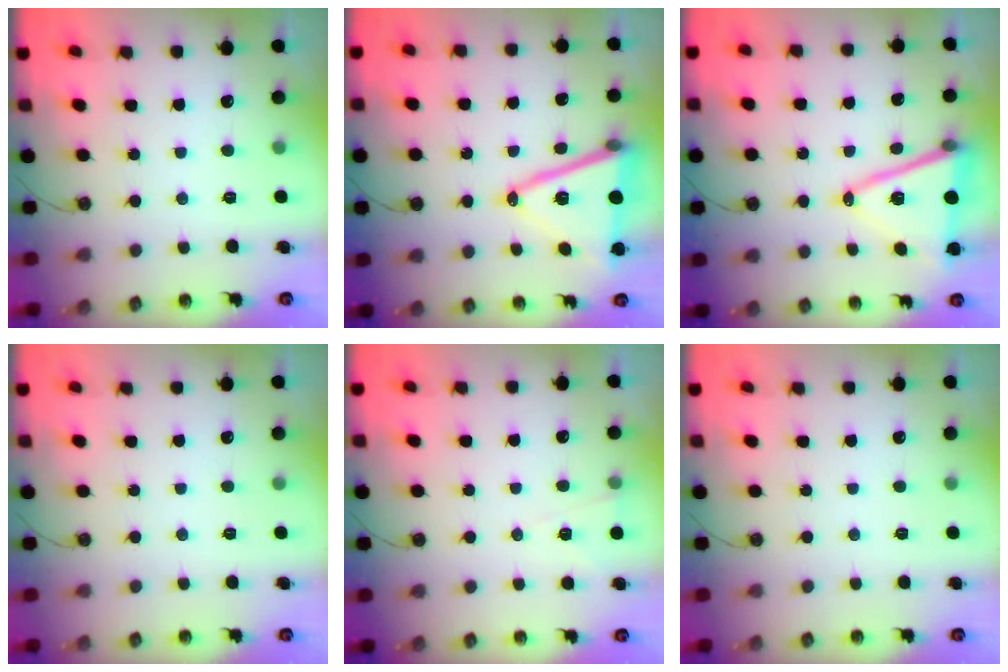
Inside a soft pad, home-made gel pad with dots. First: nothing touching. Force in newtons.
{"total": 17.2, "press": 16.8, "slide": 3.6}
{"total": 15.6, "press": 15.1, "slide": 3.9}
{"total": 0.0}
{"total": 5.6, "press": 3.6, "slide": 4.3}
{"total": 0.0}